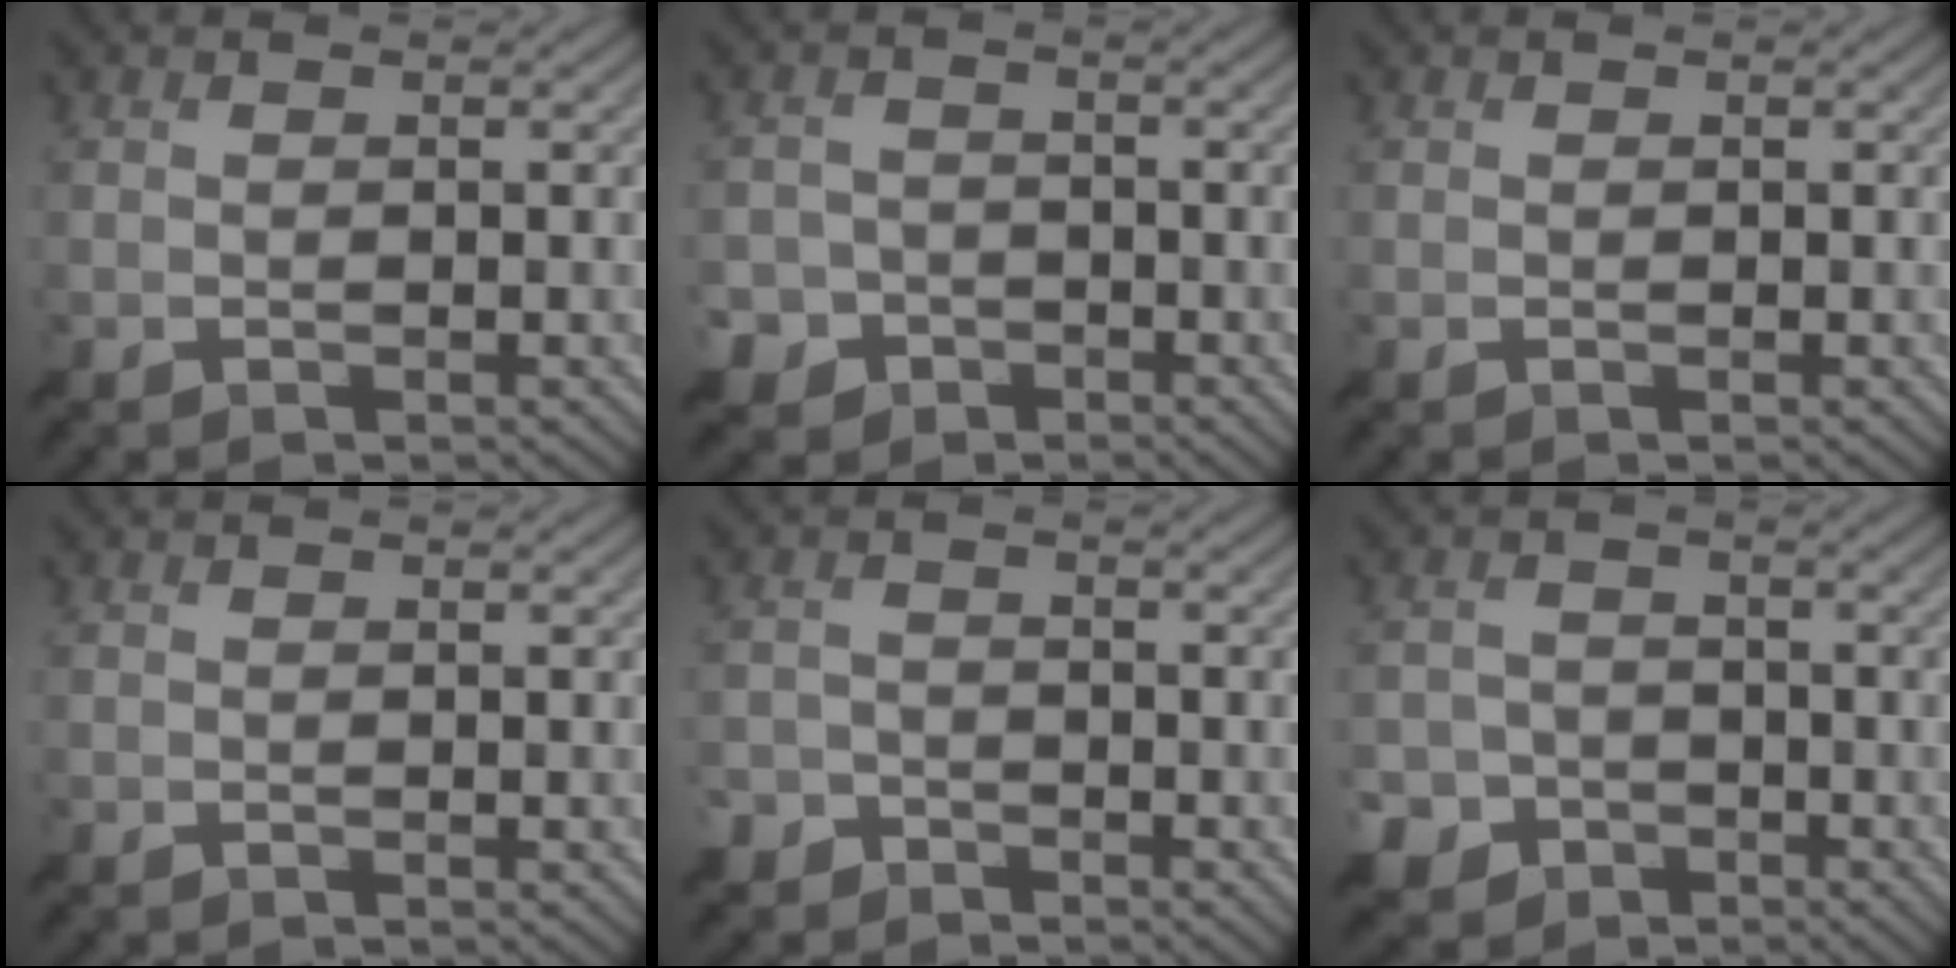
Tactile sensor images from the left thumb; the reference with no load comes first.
{"total": 4.9, "force": [-2.9, 3.9, 0.8], "torque": [-0.007, -0.007, -0.065]}
{"total": 0.0}
{"total": 0.0}
{"total": 3.0, "force": [-2.4, 1.8, 0.4], "torque": [-0.006, -0.001, -0.057]}
{"total": 6.0, "force": [-3.6, 4.7, 1.1], "torque": [-0.020, -0.013, -0.079]}